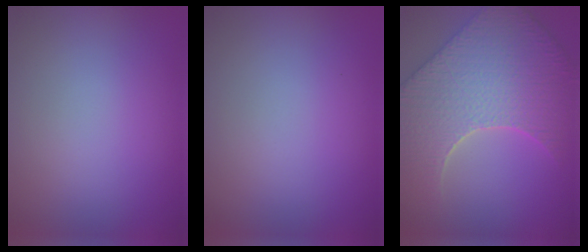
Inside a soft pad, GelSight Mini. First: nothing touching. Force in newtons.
{"total": 0.0}
{"total": 8.5, "press": 7.2, "slide": 4.6}